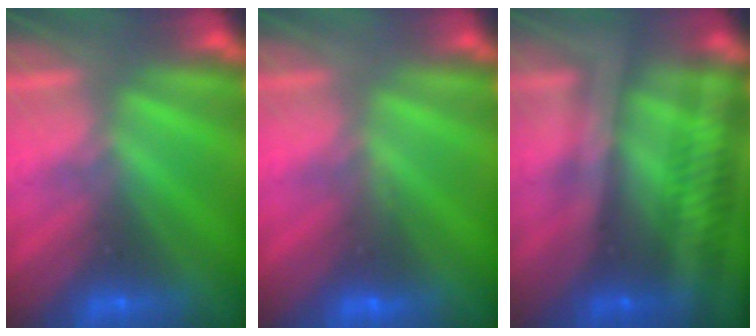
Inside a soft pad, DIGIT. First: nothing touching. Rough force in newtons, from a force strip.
{"total": 2.9}
{"total": 2.4}